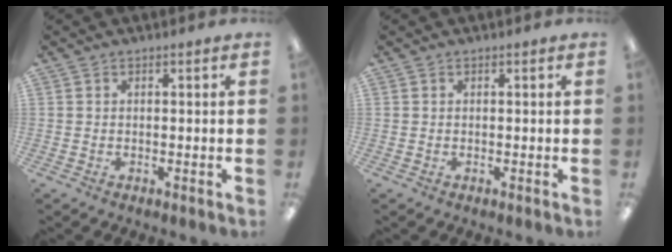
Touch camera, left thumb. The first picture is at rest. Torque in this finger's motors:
{"motor_torque": [-0.02, 0.03, -0.07, 0.07, 0.00]}